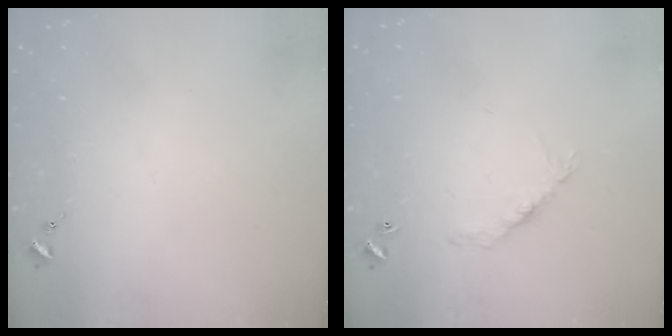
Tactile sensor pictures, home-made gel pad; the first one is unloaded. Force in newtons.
{"total": 6.4, "press": 6.4, "slide": 0.4}